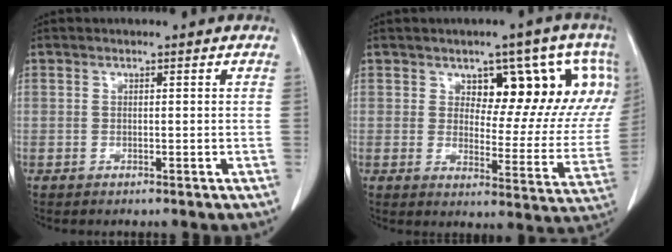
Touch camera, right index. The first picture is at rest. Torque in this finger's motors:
{"motor_torque": [0.39, 0.24, 0.23, 0.06]}